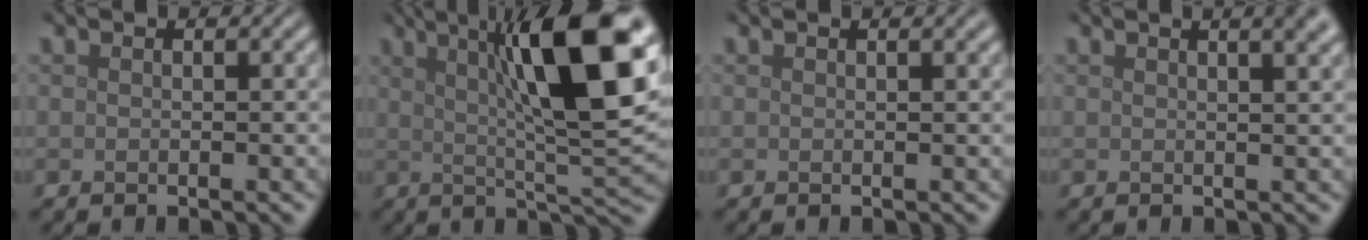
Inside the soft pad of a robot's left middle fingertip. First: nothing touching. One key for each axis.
{"total": 13.4, "fx": 4.2, "fy": 2.7, "fz": 12.4, "tx": -0.169, "ty": 0.010, "tz": 0.067}
{"total": 1.3, "fx": 0.8, "fy": 0.4, "fz": 1.0, "tx": -0.006, "ty": 0.005, "tz": 0.009}
{"total": 5.3, "fx": 2.8, "fy": 2.4, "fz": 3.7, "tx": -0.008, "ty": 0.039, "tz": 0.001}